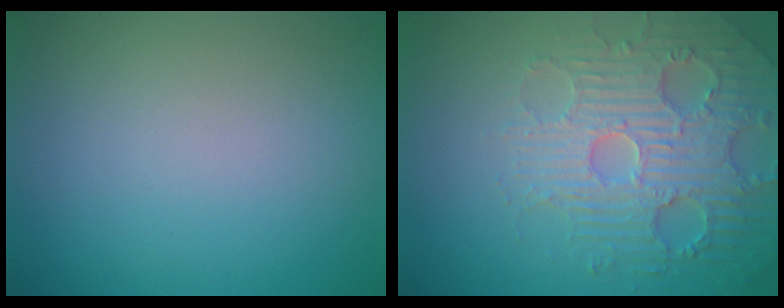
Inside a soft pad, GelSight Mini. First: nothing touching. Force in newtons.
{"total": 4.7, "press": 4.7, "slide": 0.9}